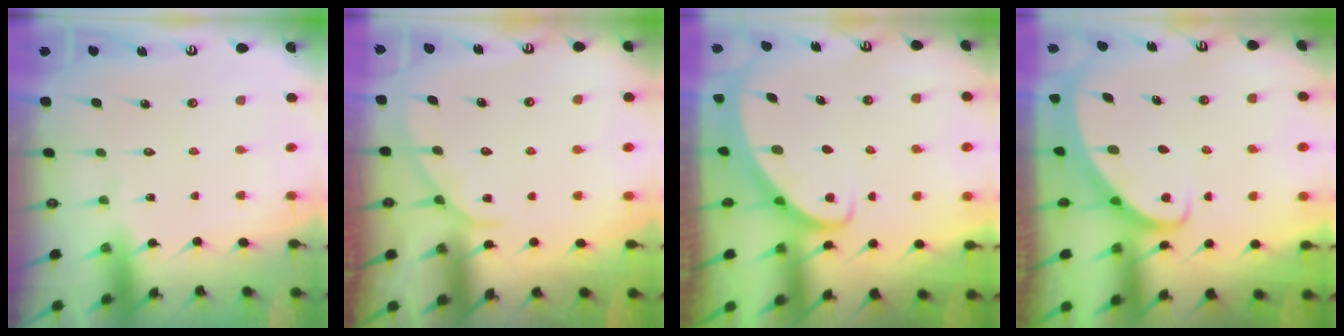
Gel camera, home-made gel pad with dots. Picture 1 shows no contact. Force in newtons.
{"total": 4.4, "press": 4.4, "slide": 0.4}
{"total": 2.2, "press": 2.2, "slide": 0.3}
{"total": 2.6, "press": 2.6, "slide": 0.3}